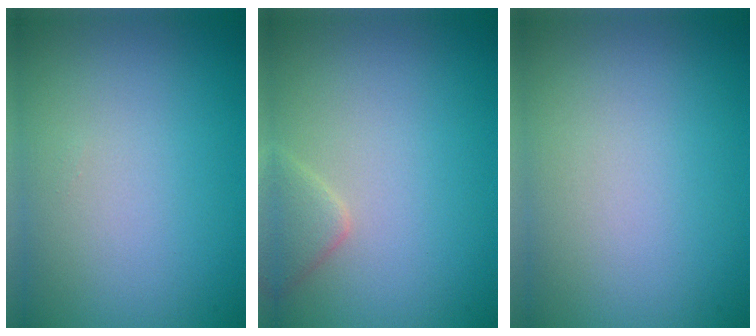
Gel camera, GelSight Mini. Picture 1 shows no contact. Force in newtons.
{"total": 2.0, "press": 2.0, "slide": 0.1}
{"total": 0.0}